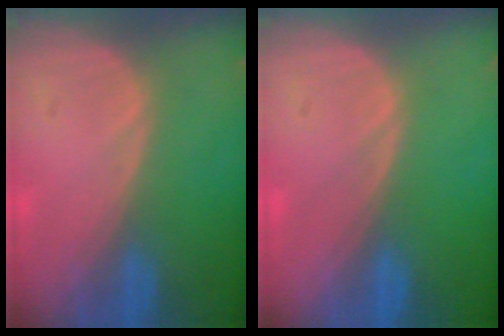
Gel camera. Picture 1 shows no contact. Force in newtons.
{"total": 0.0}